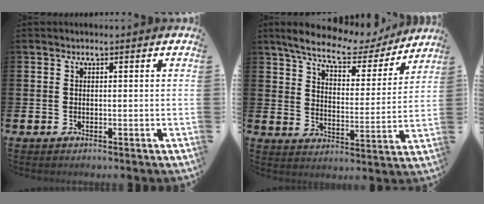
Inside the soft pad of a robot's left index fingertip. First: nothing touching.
{"total": 8.9, "force": [7.9, 2.2, 3.5], "torque": [-0.088, -0.052, 0.133]}